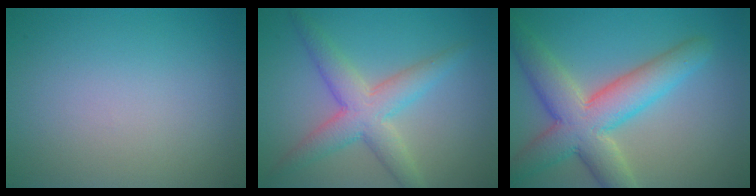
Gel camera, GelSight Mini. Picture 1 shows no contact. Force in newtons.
{"total": 5.0, "press": 5.0, "slide": 0.1}
{"total": 8.0, "press": 8.0, "slide": 0.4}